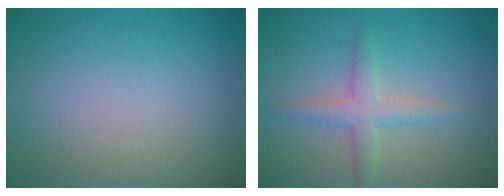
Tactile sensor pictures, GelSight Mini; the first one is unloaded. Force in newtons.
{"total": 2.9, "press": 2.9, "slide": 0.1}